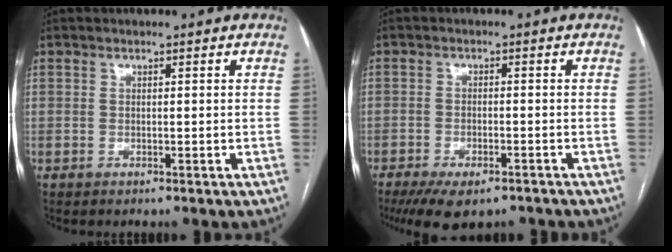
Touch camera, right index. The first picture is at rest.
{"total": 9.2, "force": [-7.0, 3.2, 5.1], "torque": [-0.079, -0.010, -0.106]}